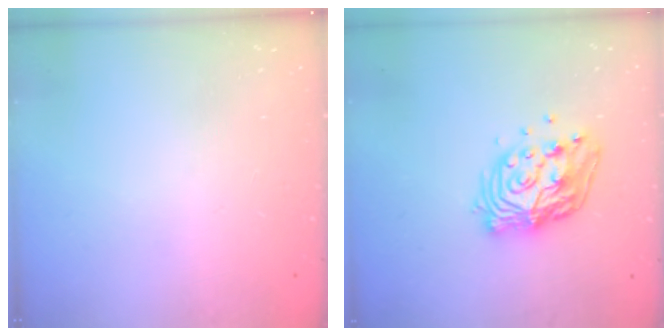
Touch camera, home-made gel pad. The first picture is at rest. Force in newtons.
{"total": 13.7, "press": 13.7, "slide": 1.2}